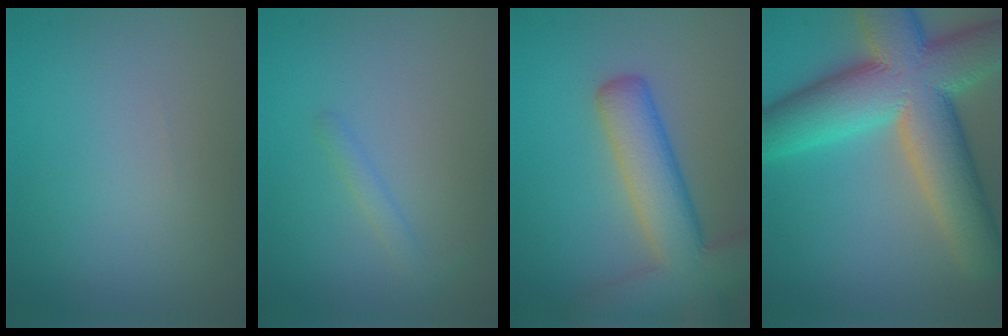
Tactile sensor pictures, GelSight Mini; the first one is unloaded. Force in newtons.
{"total": 1.1, "press": 1.1, "slide": 0.0}
{"total": 8.2, "press": 8.2, "slide": 0.5}
{"total": 14.6, "press": 14.5, "slide": 0.6}